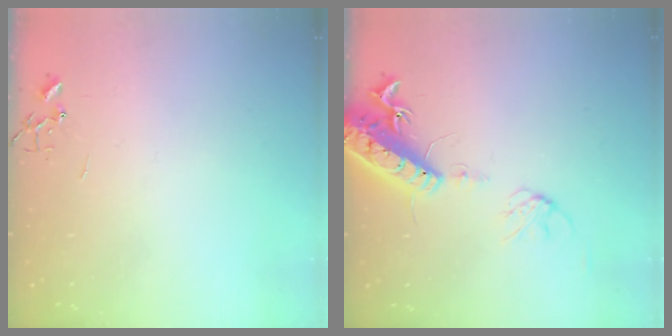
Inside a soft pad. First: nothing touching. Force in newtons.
{"total": 16.2, "press": 15.7, "slide": 3.7}